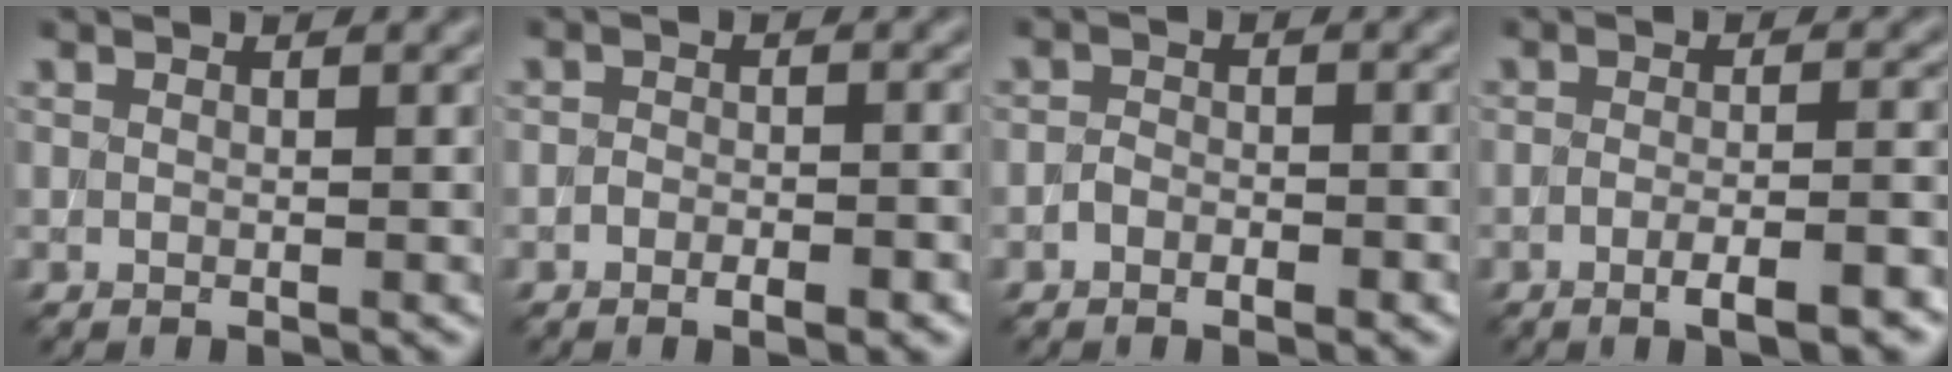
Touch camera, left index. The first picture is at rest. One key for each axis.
{"total": 2.7, "fx": -1.4, "fy": 1.3, "fz": 1.9, "tx": -0.015, "ty": 0.010, "tz": -0.022}
{"total": 2.0, "fx": -1.1, "fy": 1.1, "fz": 1.2, "tx": -0.014, "ty": 0.010, "tz": -0.025}
{"total": 4.4, "fx": -2.4, "fy": 1.0, "fz": 3.6, "tx": -0.057, "ty": 0.000, "tz": -0.037}